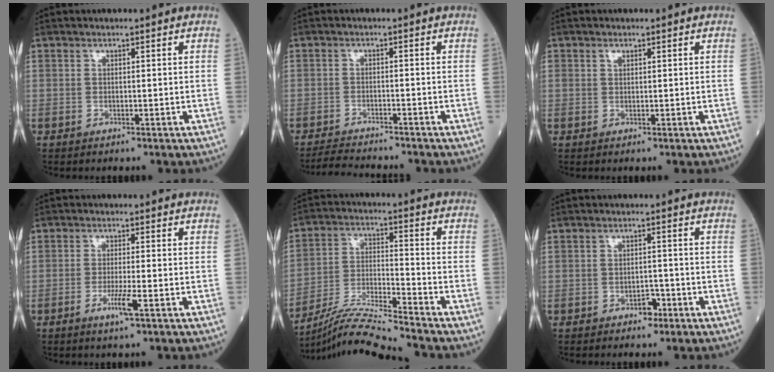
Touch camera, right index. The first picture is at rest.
{"total": 5.9, "force": [-5.6, 0.1, 1.6], "torque": [-0.026, -0.020, -0.095]}
{"total": 0.9, "force": [0.5, 0.5, 0.5], "torque": [-0.010, 0.004, 0.010]}
{"total": 3.5, "force": [-1.6, -0.2, 3.1], "torque": [-0.061, -0.007, -0.032]}
{"total": 11.5, "force": [-10.6, -2.4, 3.6], "torque": [-0.068, -0.007, -0.199]}
{"total": 2.2, "force": [-1.4, 1.2, 1.2], "torque": [-0.014, 0.005, -0.021]}